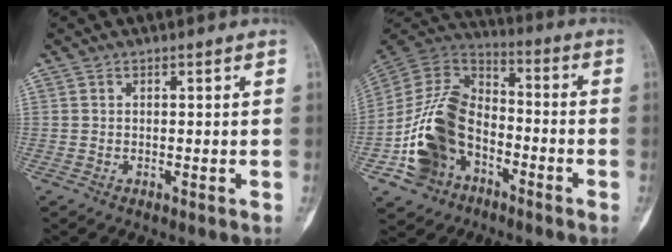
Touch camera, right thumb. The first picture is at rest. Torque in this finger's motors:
{"motor_torque": [2.58, 2.43, 1.88, -0.89, 0.41]}